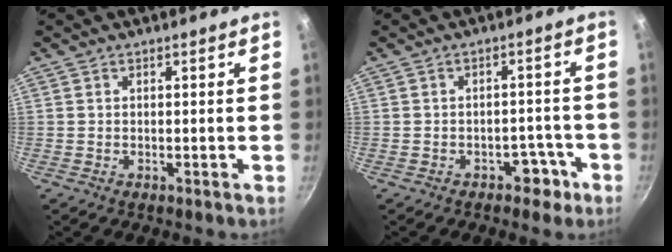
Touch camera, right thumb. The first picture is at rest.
{"total": 4.2, "force": [-2.6, 2.8, 1.9], "torque": [-0.001, 0.029, -0.034]}